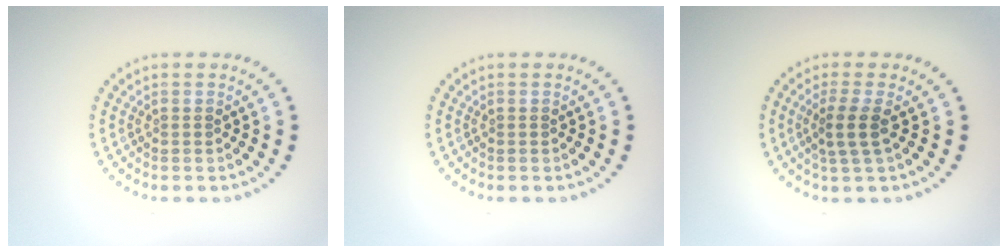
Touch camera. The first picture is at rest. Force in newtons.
{"total": 0.0}
{"total": 2.2, "press": 1.8, "slide": 1.3}